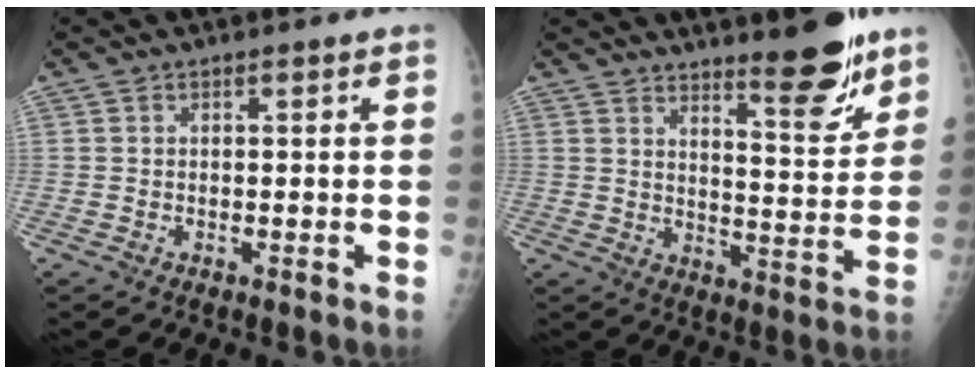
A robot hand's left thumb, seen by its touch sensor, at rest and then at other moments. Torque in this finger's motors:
{"motor_torque": [0.21, 0.28, -0.12, -0.11, 0.08]}